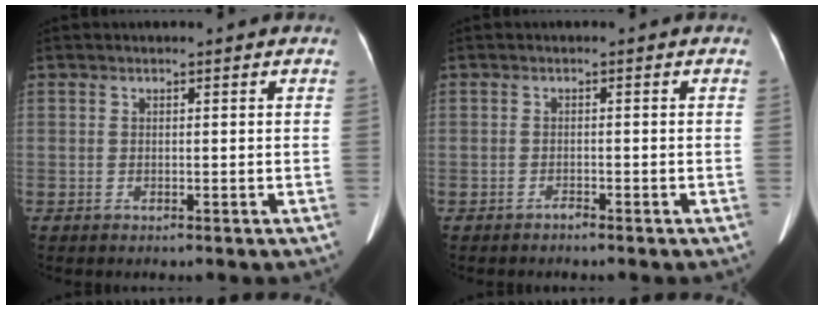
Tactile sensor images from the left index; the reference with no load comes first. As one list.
[{"total": 0.8, "force": [-0.7, 0.0, 0.1], "torque": [-0.004, -0.004, -0.014]}]